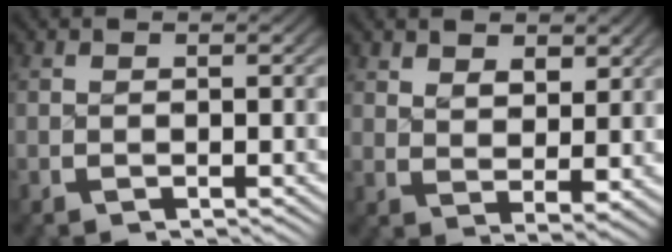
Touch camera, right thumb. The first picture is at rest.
{"total": 3.3, "force": [2.1, 1.7, 1.9], "torque": [-0.025, -0.016, 0.047]}